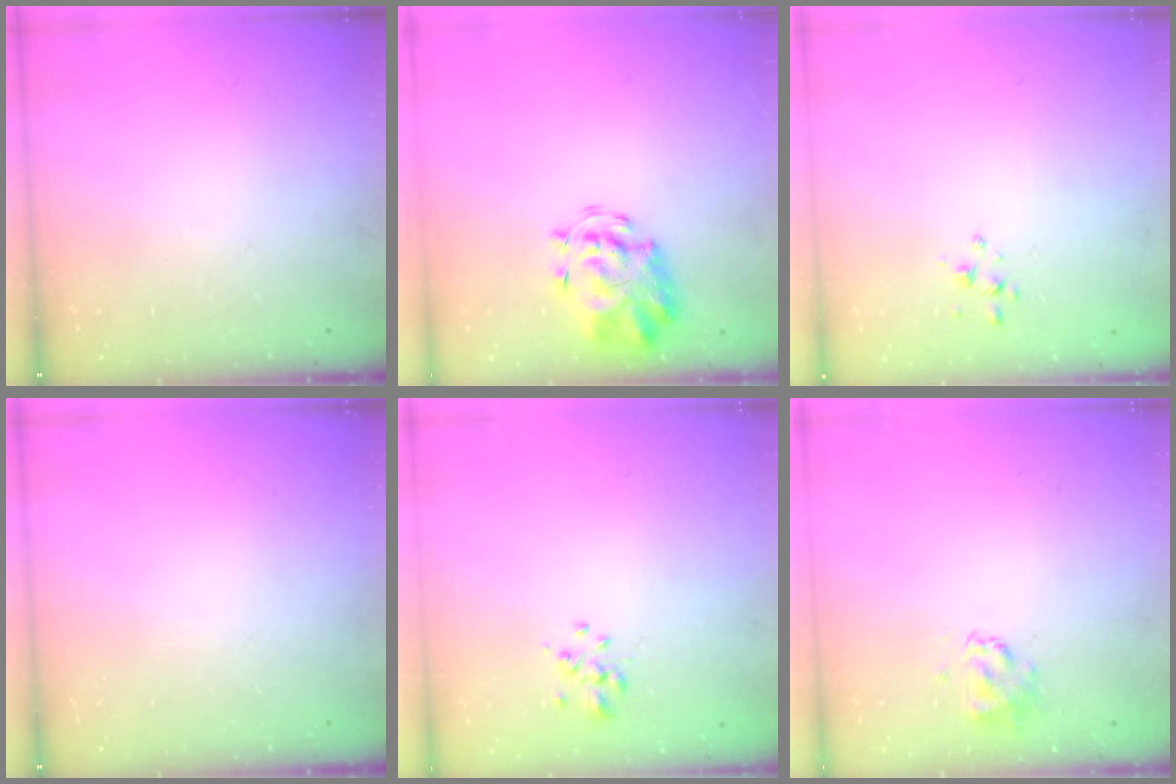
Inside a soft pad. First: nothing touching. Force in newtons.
{"total": 3.6, "press": 3.3, "slide": 1.2}
{"total": 1.7, "press": 1.7, "slide": 0.3}
{"total": 0.0}
{"total": 2.3, "press": 1.9, "slide": 1.2}
{"total": 1.5, "press": 1.3, "slide": 0.6}